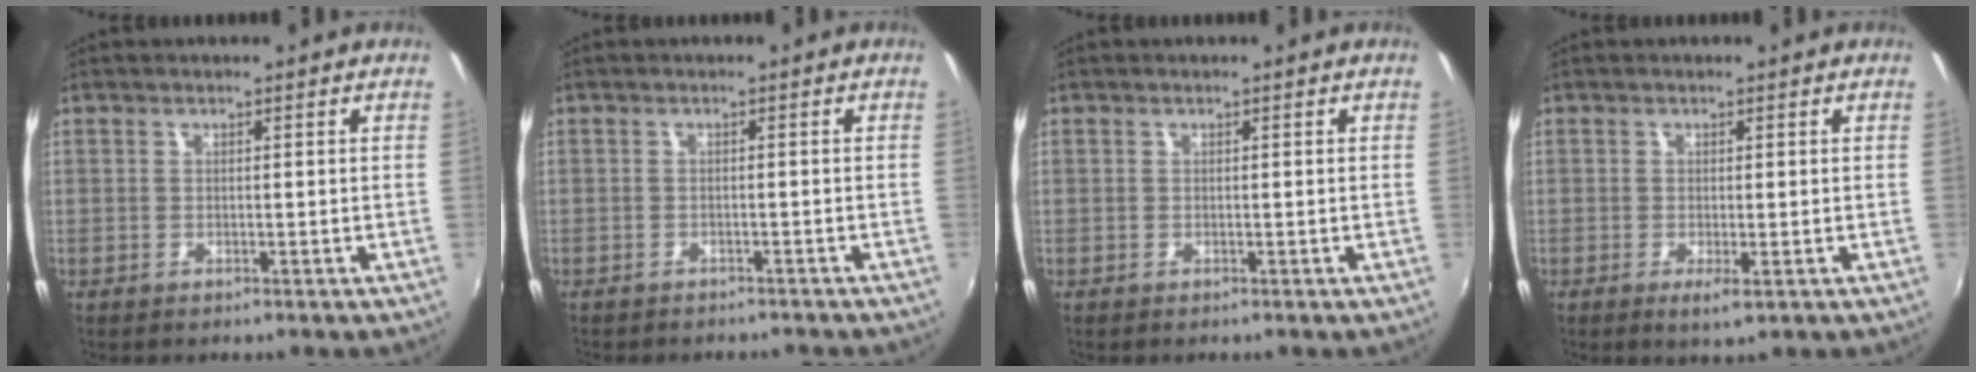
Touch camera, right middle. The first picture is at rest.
{"total": 4.0, "force": [-3.6, 1.0, 1.3], "torque": [-0.033, -0.011, -0.049]}
{"total": 0.0}
{"total": 2.1, "force": [-0.6, 0.2, 2.0], "torque": [-0.038, -0.009, -0.007]}